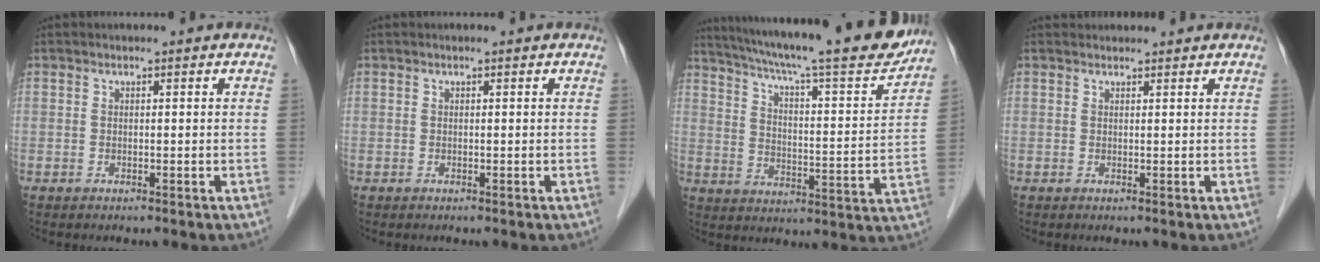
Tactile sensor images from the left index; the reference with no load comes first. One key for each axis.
{"total": 0.0}
{"total": 24.2, "fx": 21.0, "fy": 2.0, "fz": 11.9, "tx": -0.198, "ty": -0.025, "tz": 0.288}
{"total": 3.9, "fx": 3.8, "fy": 0.3, "fz": 0.8, "tx": -0.014, "ty": 0.035, "tz": 0.062}